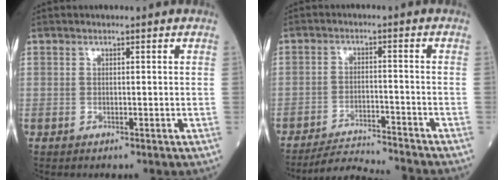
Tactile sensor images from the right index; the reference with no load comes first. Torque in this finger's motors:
{"motor_torque": [-0.30, -0.54, 0.19, 0.05]}